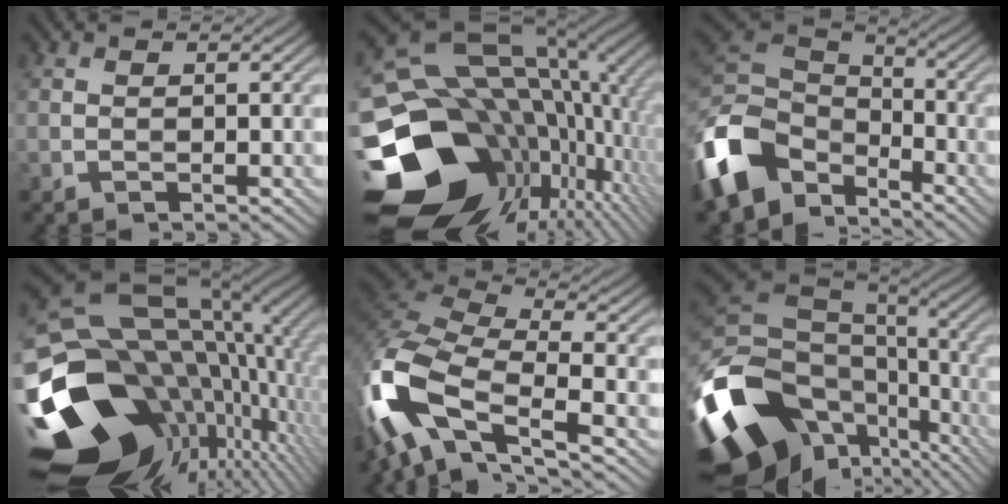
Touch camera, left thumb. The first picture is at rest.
{"total": 21.3, "force": [-4.3, 16.3, 13.0], "torque": [-0.276, -0.021, -0.040]}
{"total": 13.1, "force": [-6.6, 9.1, 6.7], "torque": [-0.191, -0.010, -0.131]}
{"total": 21.0, "force": [-4.1, 14.8, 14.3], "torque": [-0.312, -0.015, -0.049]}
{"total": 15.2, "force": [-7.2, 7.4, 11.1], "torque": [-0.282, -0.012, -0.150]}
{"total": 20.3, "force": [-8.8, 13.6, 12.3], "torque": [-0.285, -0.026, -0.136]}